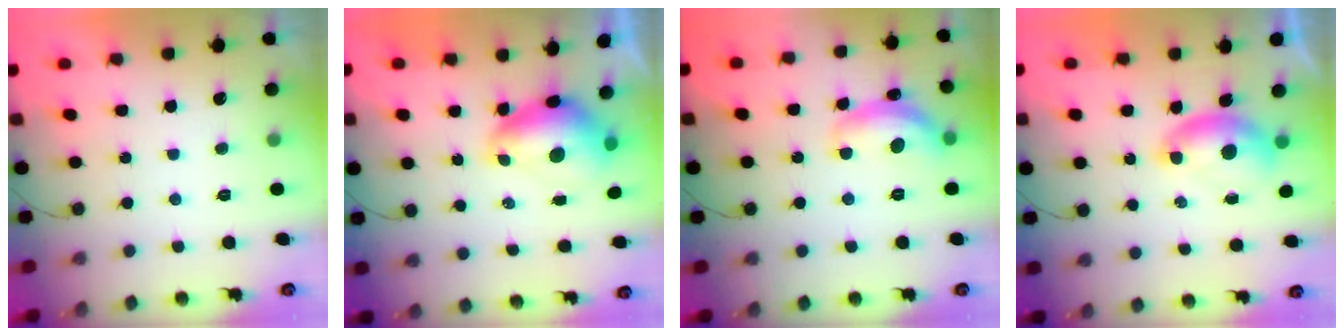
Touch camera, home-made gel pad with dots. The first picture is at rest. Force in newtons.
{"total": 8.1, "press": 8.0, "slide": 1.0}
{"total": 13.2, "press": 13.2, "slide": 0.7}
{"total": 6.9, "press": 6.9, "slide": 1.1}